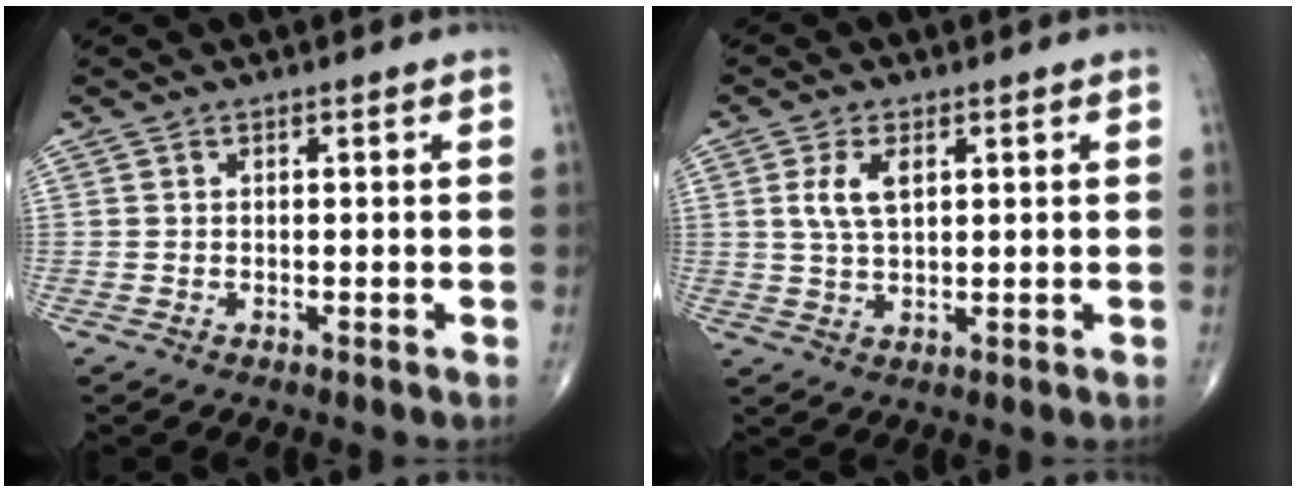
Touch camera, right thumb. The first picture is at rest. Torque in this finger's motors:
{"motor_torque": [0.48, 0.50, 0.40, -0.05, 0.01]}